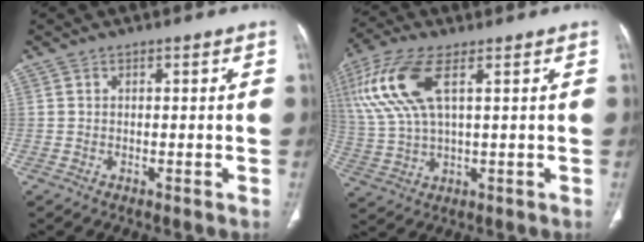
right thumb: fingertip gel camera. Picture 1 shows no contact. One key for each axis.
{"total": 13.8, "fx": 4.9, "fy": 5.4, "fz": 11.7, "tx": -0.283, "ty": 0.004, "tz": 0.102}